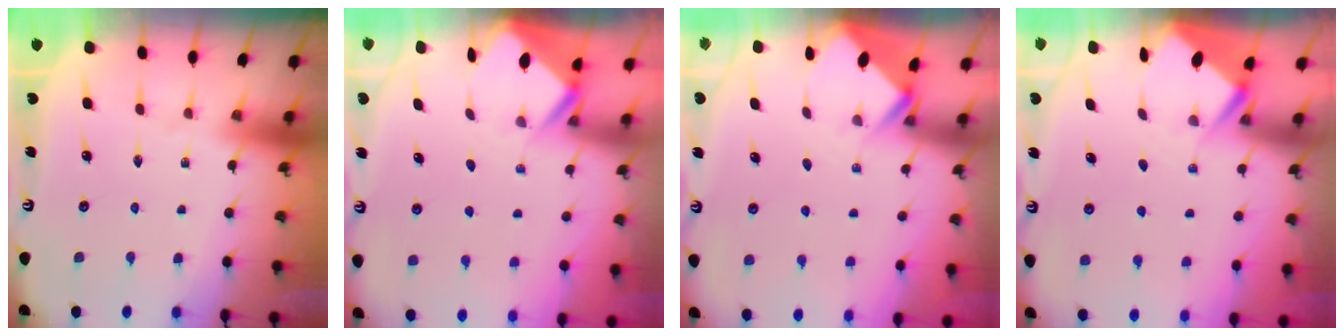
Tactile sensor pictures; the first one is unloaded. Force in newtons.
{"total": 2.4, "press": 2.4, "slide": 0.1}
{"total": 2.8, "press": 2.8, "slide": 0.2}
{"total": 2.9, "press": 2.8, "slide": 0.4}